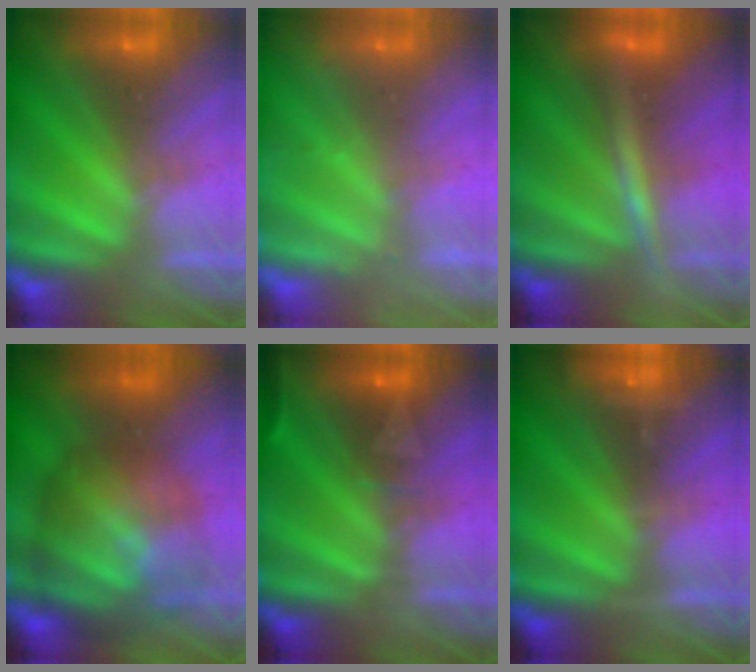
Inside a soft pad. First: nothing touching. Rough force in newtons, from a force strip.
{"total": 2.3}
{"total": 2.4}
{"total": 9.6}
{"total": 2.9}
{"total": 9.3}